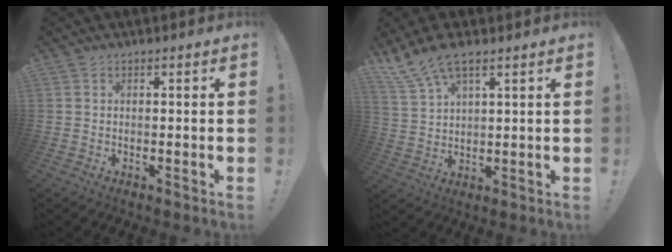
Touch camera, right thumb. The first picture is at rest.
{"total": 8.3, "force": [6.0, 2.5, 5.1], "torque": [-0.105, -0.026, 0.117]}